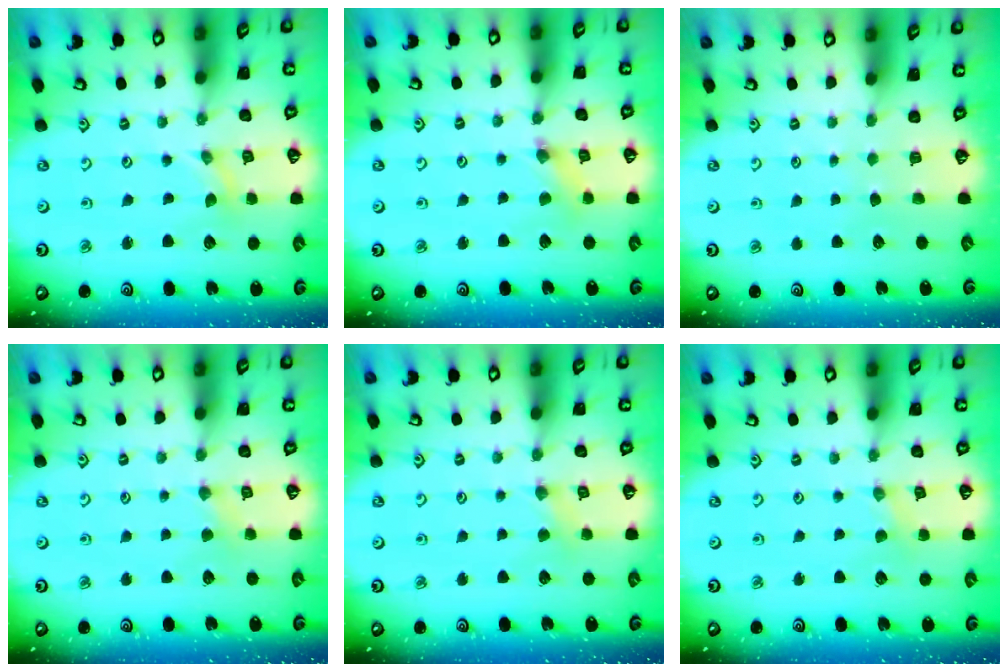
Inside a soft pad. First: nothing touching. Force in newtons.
{"total": 2.3, "press": 2.3, "slide": 0.4}
{"total": 0.6, "press": 0.6, "slide": 0.1}
{"total": 2.2, "press": 2.2, "slide": 0.4}
{"total": 2.7, "press": 2.7, "slide": 0.4}
{"total": 0.0}